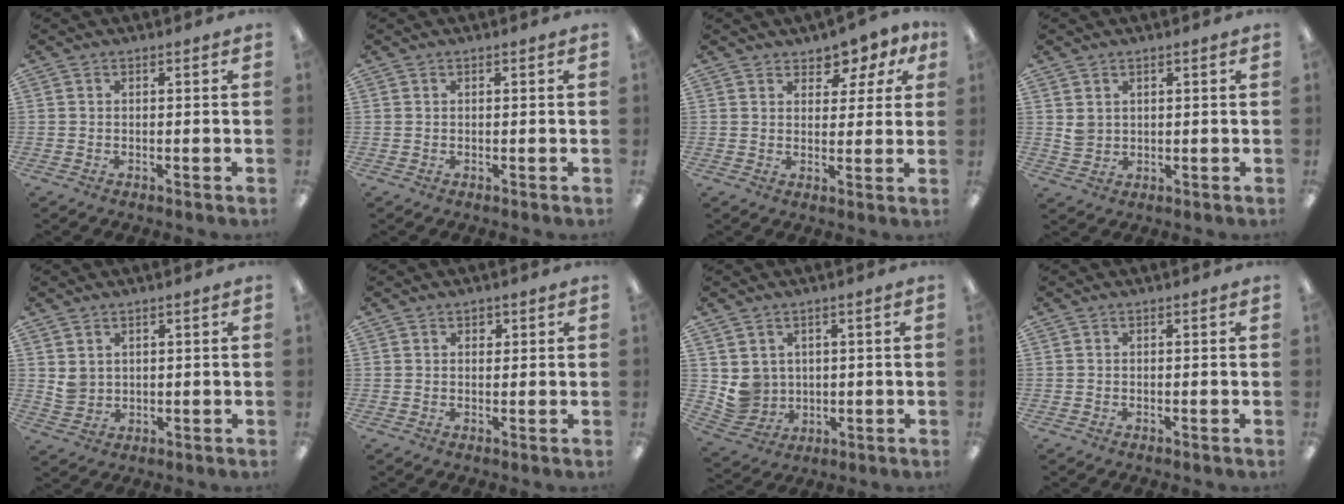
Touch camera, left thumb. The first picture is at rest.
{"total": 0.0}
{"total": 5.0, "force": [3.7, 3.0, 1.5], "torque": [-0.016, -0.020, 0.064]}
{"total": 2.9, "force": [1.5, 2.2, 1.1], "torque": [-0.017, -0.002, 0.027]}
{"total": 3.4, "force": [1.8, 2.7, 1.0], "torque": [-0.017, -0.003, 0.034]}
{"total": 1.5, "force": [1.0, 1.0, 0.6], "torque": [0.004, -0.004, 0.014]}
{"total": 6.1, "force": [2.3, 5.6, 0.5], "torque": [-0.024, -0.015, 0.051]}
{"total": 0.0}